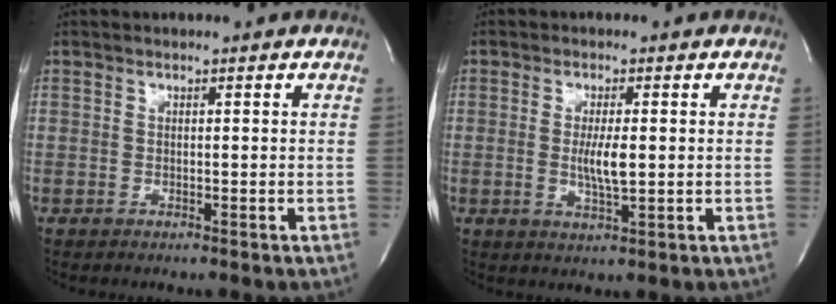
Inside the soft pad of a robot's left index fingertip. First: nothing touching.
{"total": 4.1, "force": [-0.1, 0.7, 4.1], "torque": [-0.079, -0.007, 0.000]}